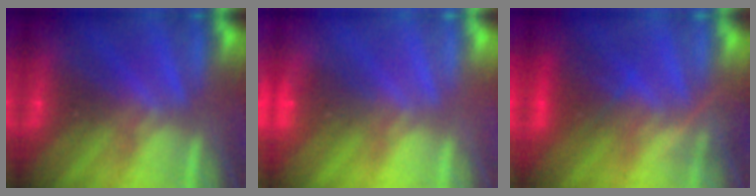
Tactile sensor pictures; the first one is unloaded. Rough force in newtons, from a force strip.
{"total": 4.5}
{"total": 4.4}